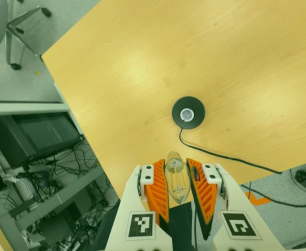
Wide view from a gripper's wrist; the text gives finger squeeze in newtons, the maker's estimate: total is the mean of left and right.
{"total": 20.9, "left": 22.2, "right": 19.5}